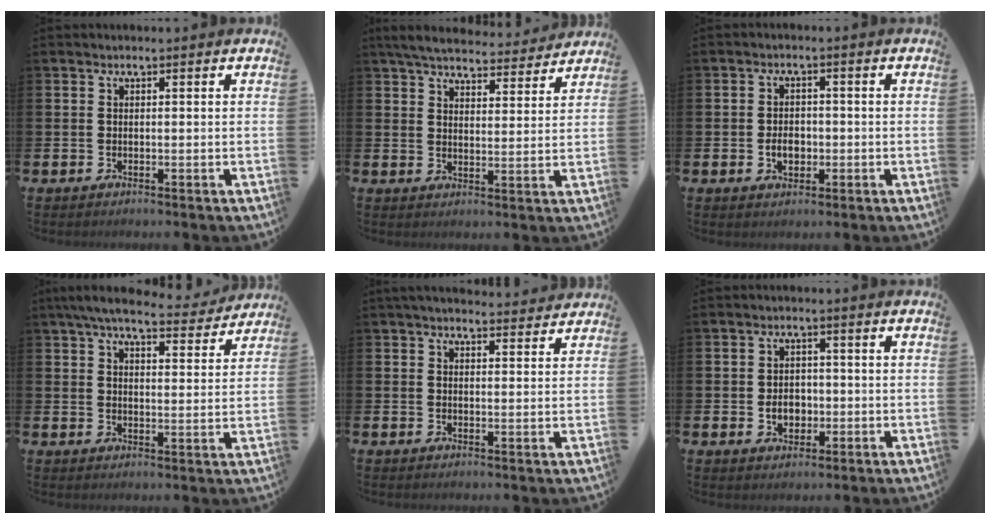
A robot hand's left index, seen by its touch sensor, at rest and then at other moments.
{"total": 6.0, "force": [5.7, 1.3, 1.3], "torque": [-0.043, -0.035, 0.099]}
{"total": 3.0, "force": [-0.6, 2.2, 1.9], "torque": [-0.015, -0.006, -0.019]}
{"total": 6.7, "force": [6.1, 1.4, 2.4], "torque": [-0.054, -0.031, 0.106]}
{"total": 3.1, "force": [3.1, 0.4, 0.5], "torque": [-0.002, -0.018, 0.053]}
{"total": 3.3, "force": [-0.6, 2.6, 1.9], "torque": [-0.020, -0.003, -0.020]}